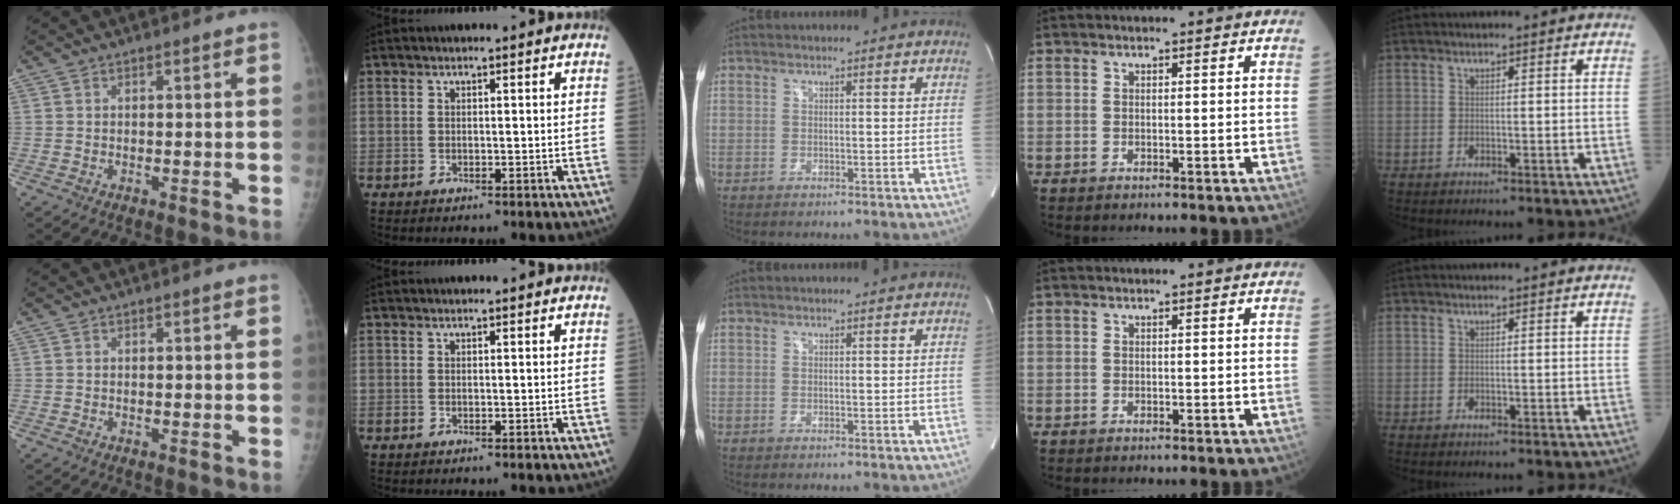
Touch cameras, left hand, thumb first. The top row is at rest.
{}